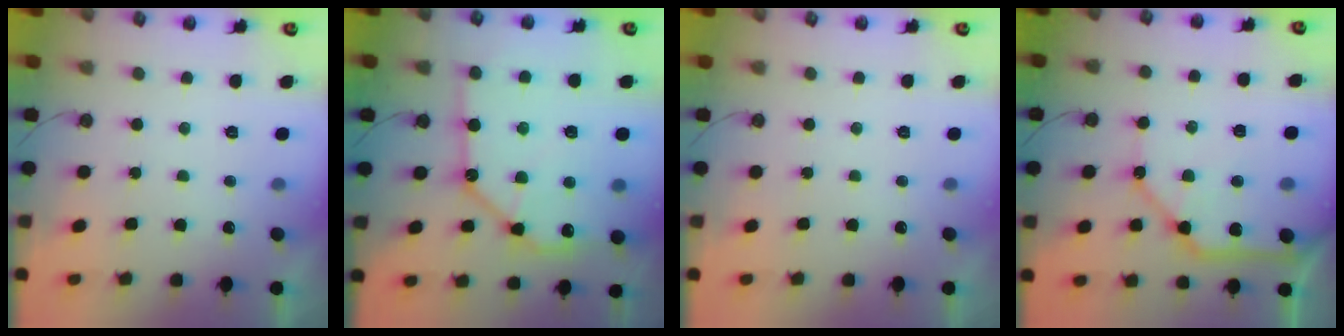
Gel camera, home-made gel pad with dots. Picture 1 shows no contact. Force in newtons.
{"total": 18.5, "press": 18.4, "slide": 2.2}
{"total": 0.0}
{"total": 19.2, "press": 19.0, "slide": 2.5}